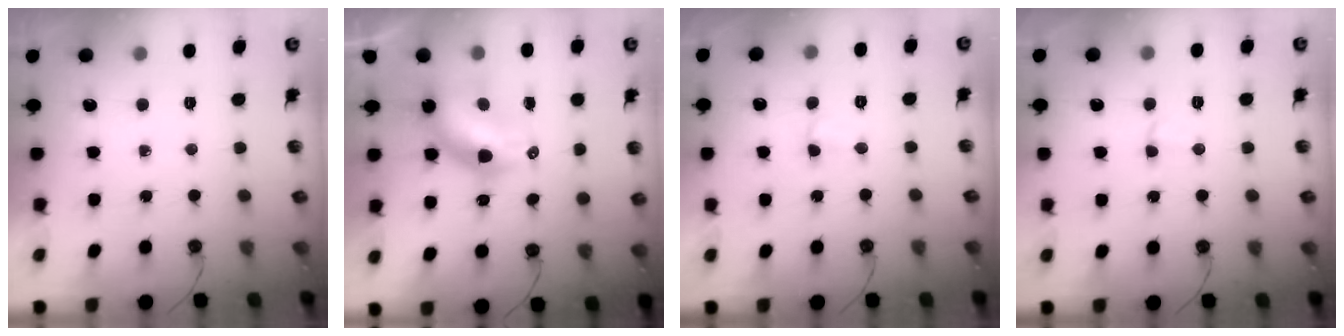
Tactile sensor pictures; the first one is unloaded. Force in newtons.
{"total": 7.9, "press": 7.8, "slide": 0.7}
{"total": 4.3, "press": 2.6, "slide": 3.4}
{"total": 2.5, "press": 2.5, "slide": 0.4}